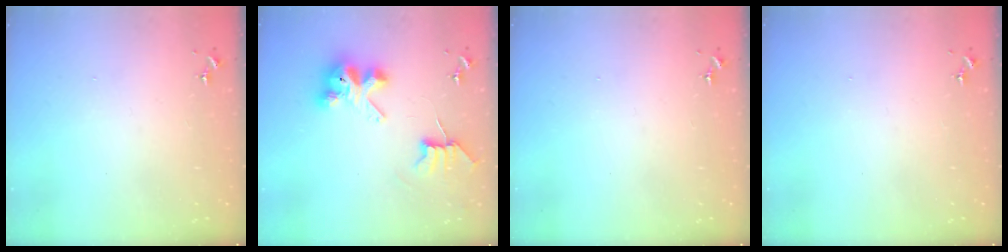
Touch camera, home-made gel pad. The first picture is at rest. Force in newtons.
{"total": 8.4, "press": 8.3, "slide": 0.7}
{"total": 0.0}
{"total": 0.0}